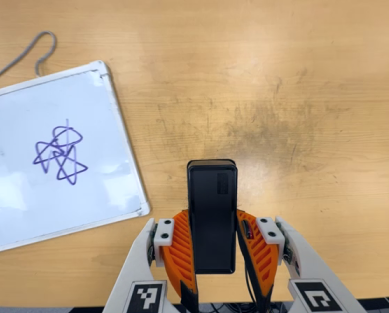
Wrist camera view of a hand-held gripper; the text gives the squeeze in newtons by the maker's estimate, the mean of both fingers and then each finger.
{"total": 4.0, "left": 2.8, "right": 5.1}